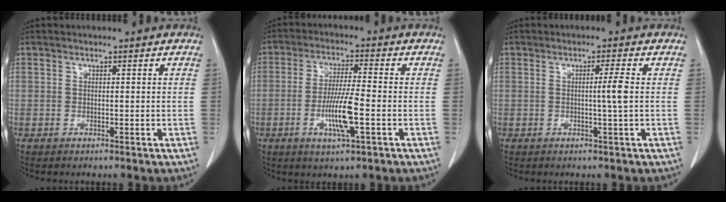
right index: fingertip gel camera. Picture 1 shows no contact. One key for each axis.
{"total": 8.1, "fx": -2.4, "fy": 0.5, "fz": 7.7, "tx": -0.148, "ty": -0.009, "tz": -0.045}
{"total": 2.8, "fx": 0.0, "fy": -0.7, "fz": 2.7, "tx": -0.046, "ty": -0.004, "tz": 0.000}